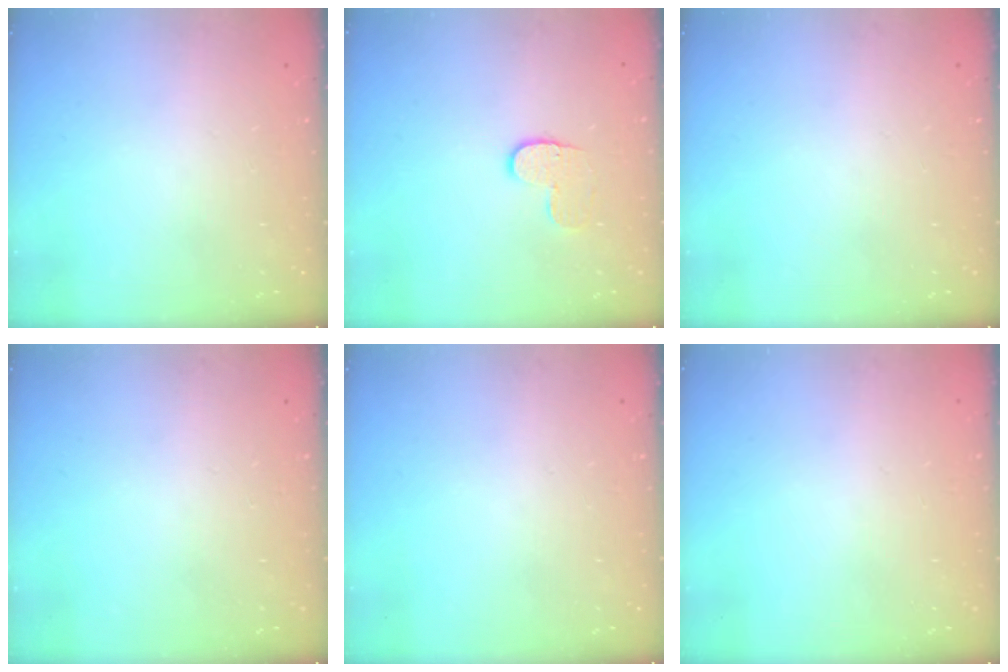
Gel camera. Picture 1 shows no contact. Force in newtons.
{"total": 6.3, "press": 6.3, "slide": 0.7}
{"total": 0.0}
{"total": 0.0}
{"total": 0.0}
{"total": 0.6, "press": 0.6, "slide": 0.2}